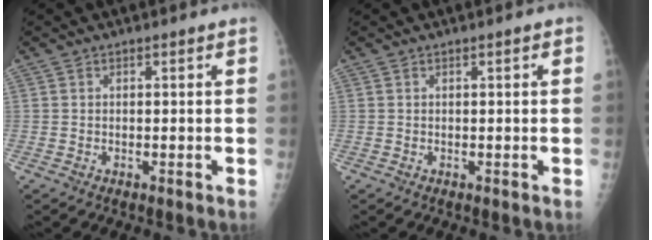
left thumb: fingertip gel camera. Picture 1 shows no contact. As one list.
[{"total": 0.6, "force": [0.2, 0.1, 0.6], "torque": [-0.011, 0.002, 0.002]}]